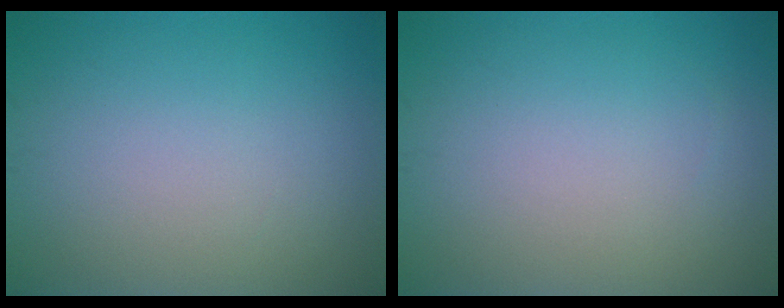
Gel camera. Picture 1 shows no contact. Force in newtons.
{"total": 0.0}